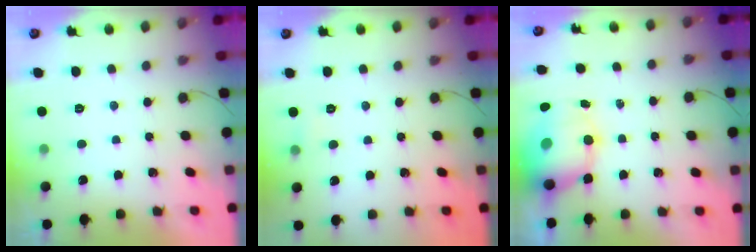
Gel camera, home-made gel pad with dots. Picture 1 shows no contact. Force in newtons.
{"total": 4.0, "press": 3.8, "slide": 1.0}
{"total": 10.8, "press": 10.4, "slide": 2.8}